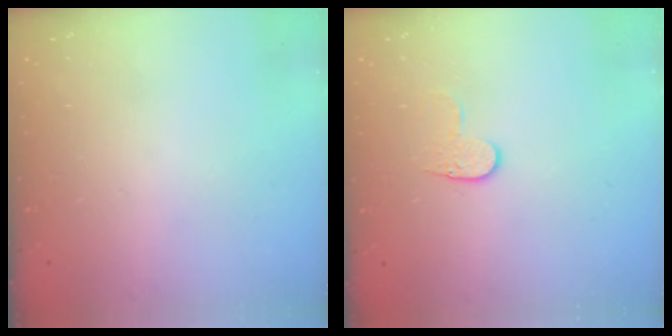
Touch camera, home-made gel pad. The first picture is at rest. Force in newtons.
{"total": 5.3, "press": 5.2, "slide": 0.5}